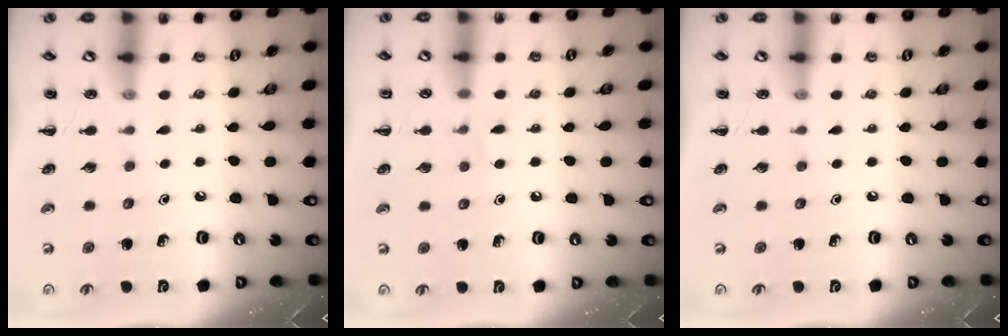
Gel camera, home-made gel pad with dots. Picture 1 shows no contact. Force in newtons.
{"total": 3.3, "press": 3.2, "slide": 1.0}
{"total": 0.0}